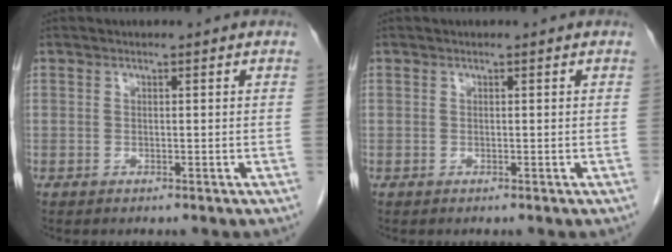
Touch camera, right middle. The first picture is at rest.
{"total": 0.0}